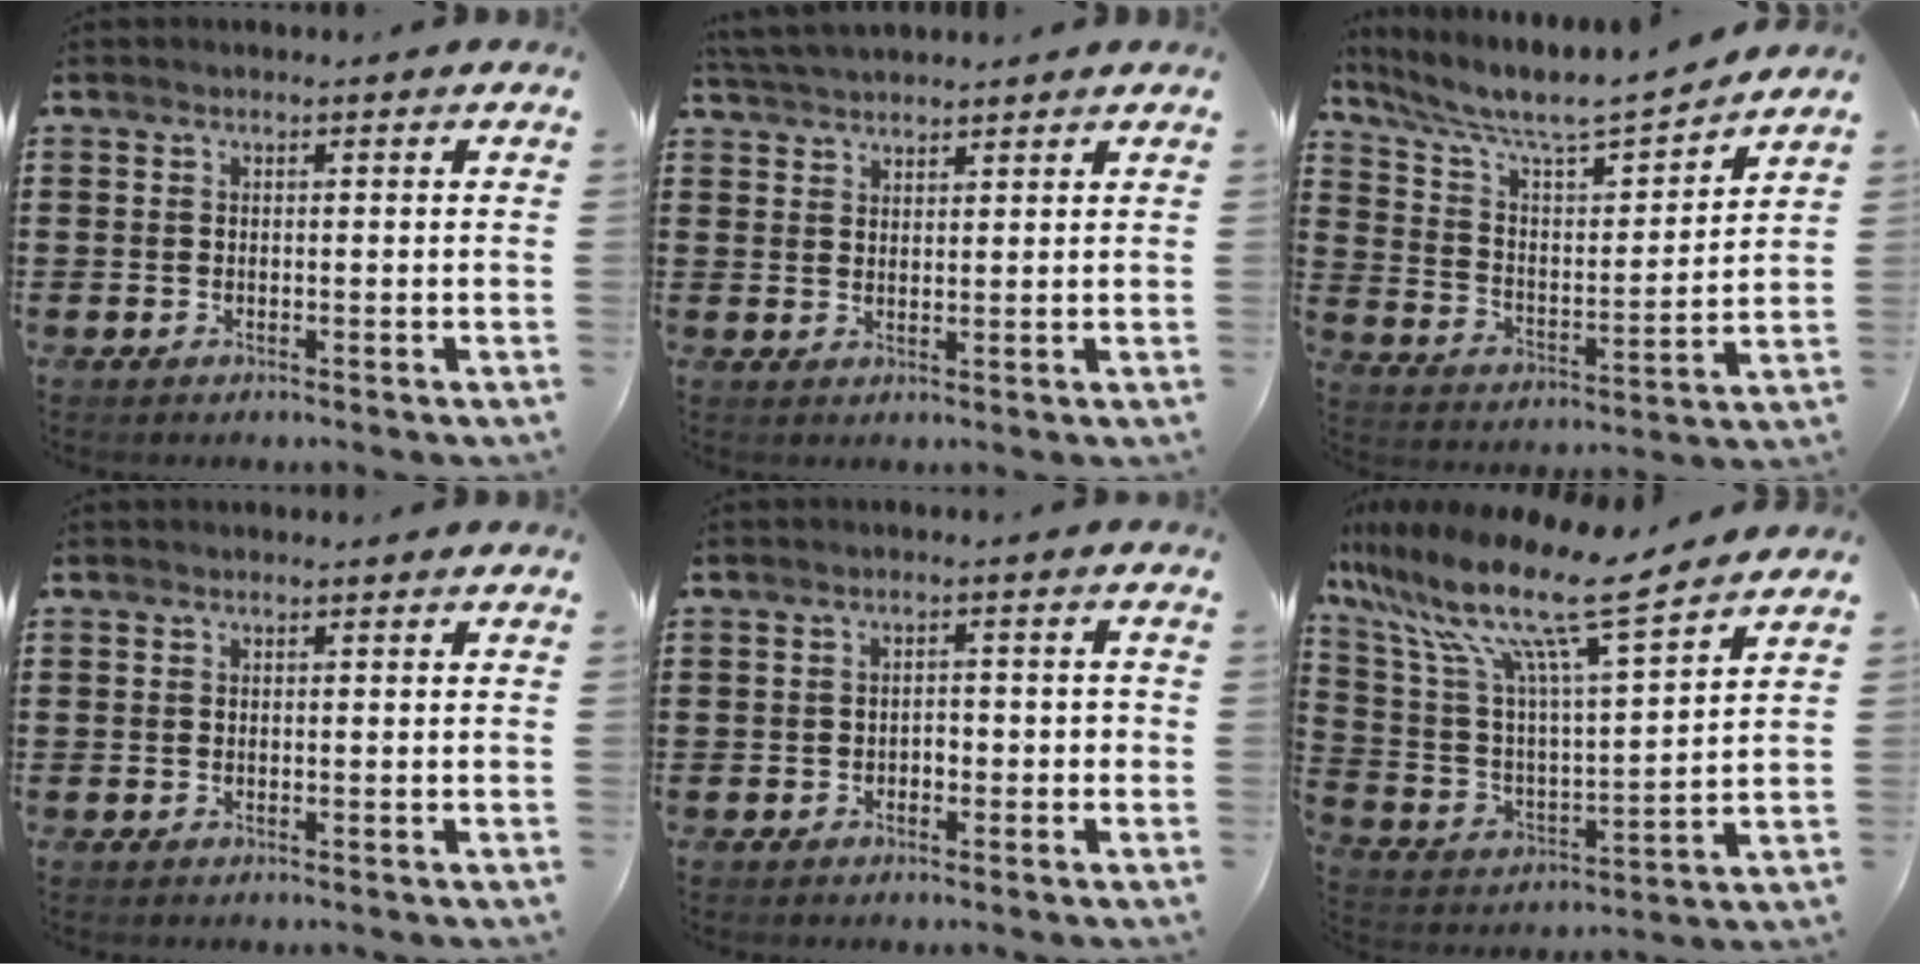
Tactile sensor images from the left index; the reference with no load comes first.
{"total": 3.6, "force": [3.5, 0.3, 0.6], "torque": [-0.021, -0.005, 0.068]}
{"total": 6.7, "force": [6.0, 0.7, 3.0], "torque": [-0.086, -0.044, 0.097]}
{"total": 0.0}
{"total": 1.8, "force": [-1.2, 1.0, 0.9], "torque": [-0.022, 0.004, -0.028]}
{"total": 13.7, "force": [10.3, 1.6, 8.9], "torque": [-0.210, -0.069, 0.167]}